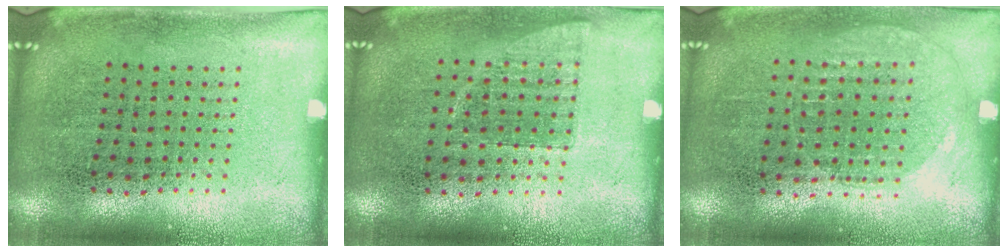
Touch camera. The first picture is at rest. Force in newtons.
{"total": 0.8, "press": 0.7, "slide": 0.3}
{"total": 1.0, "press": 0.9, "slide": 0.4}